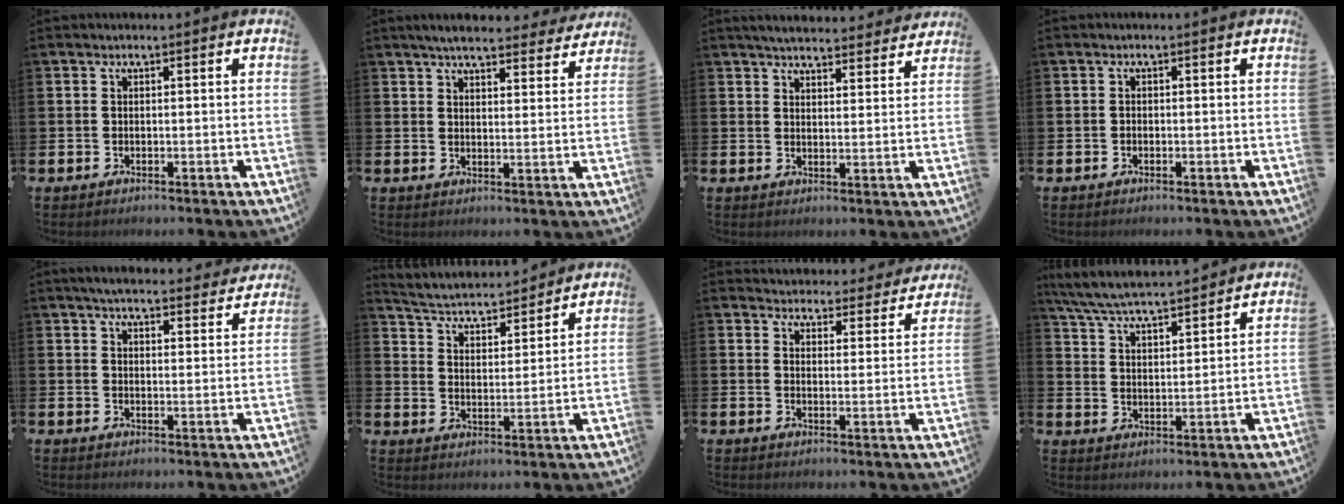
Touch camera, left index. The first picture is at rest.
{"total": 5.0, "force": [4.7, 0.8, 1.5], "torque": [-0.035, -0.023, 0.082]}
{"total": 4.5, "force": [4.4, 0.7, 0.7], "torque": [-0.019, -0.028, 0.077]}
{"total": 0.6, "force": [-0.3, 0.4, 0.1], "torque": [-0.009, 0.005, -0.007]}
{"total": 4.5, "force": [4.4, 0.6, 1.0], "torque": [-0.026, -0.026, 0.076]}
{"total": 4.2, "force": [4.1, 0.9, 0.5], "torque": [-0.036, -0.036, 0.066]}
{"total": 3.7, "force": [3.6, 0.9, -0.2], "torque": [-0.006, -0.034, 0.061]}
{"total": 6.4, "force": [6.2, 0.4, 1.6], "torque": [-0.058, -0.035, 0.110]}